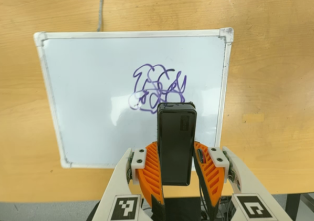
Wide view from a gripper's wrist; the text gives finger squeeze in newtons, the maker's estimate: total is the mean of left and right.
{"total": 4.0, "left": 2.5, "right": 5.5}